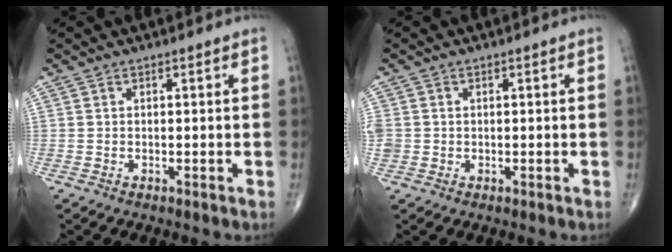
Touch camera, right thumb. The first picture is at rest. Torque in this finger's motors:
{"motor_torque": [0.14, 0.14, 0.42, 0.26, 0.09]}